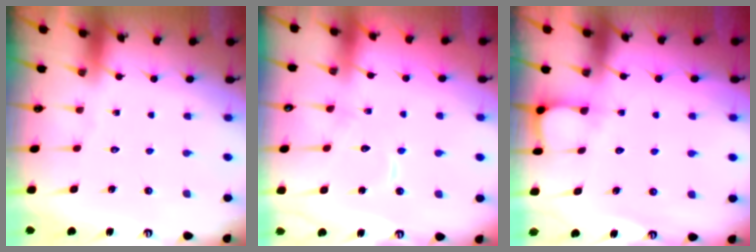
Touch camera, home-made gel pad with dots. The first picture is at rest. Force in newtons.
{"total": 7.8, "press": 7.8, "slide": 0.6}
{"total": 3.9, "press": 3.9, "slide": 0.5}